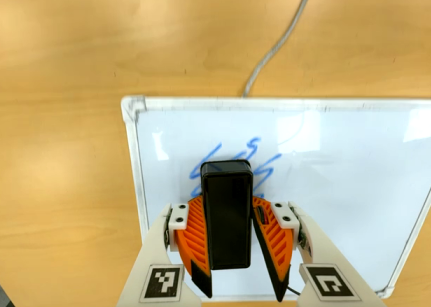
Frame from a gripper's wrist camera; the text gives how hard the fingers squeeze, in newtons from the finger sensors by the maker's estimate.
{"total": 9.3, "left": 9.9, "right": 8.7}